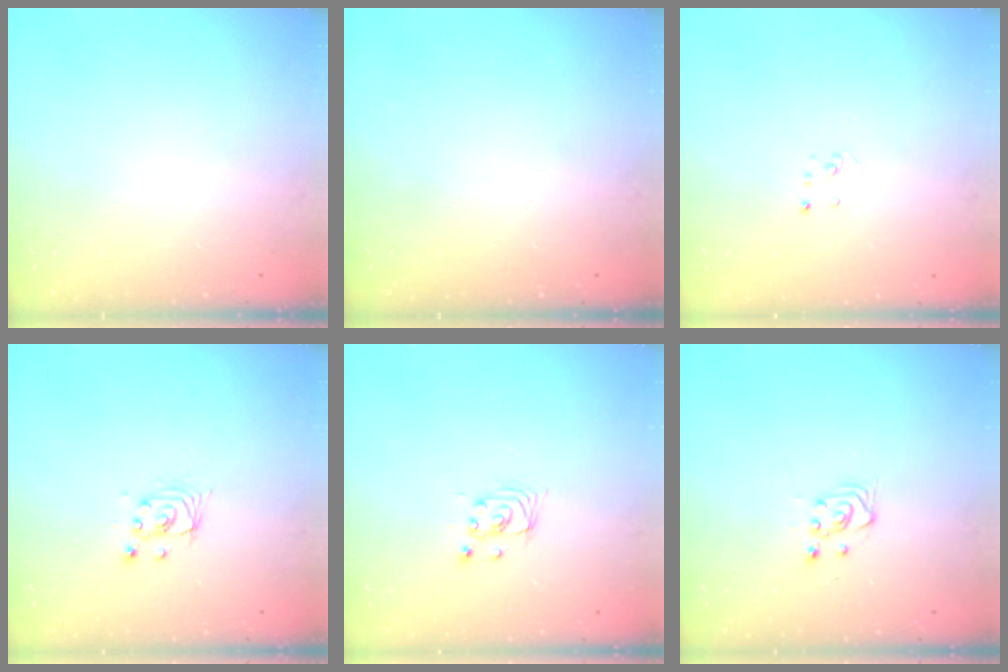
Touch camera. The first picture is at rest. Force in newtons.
{"total": 0.0}
{"total": 2.1, "press": 2.1, "slide": 0.1}
{"total": 2.9, "press": 2.9, "slide": 0.1}
{"total": 2.8, "press": 2.8, "slide": 0.1}
{"total": 3.0, "press": 2.8, "slide": 1.0}